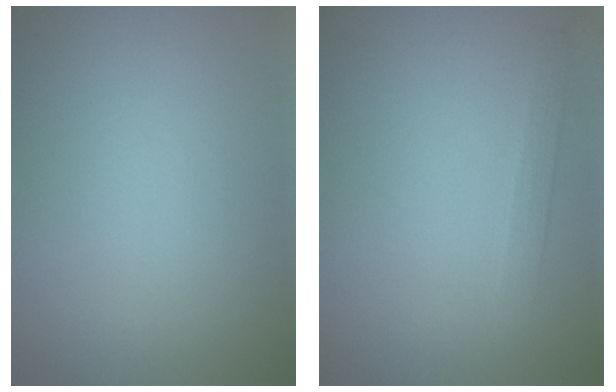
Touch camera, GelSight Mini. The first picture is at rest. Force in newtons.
{"total": 1.4, "press": 1.4, "slide": 0.0}